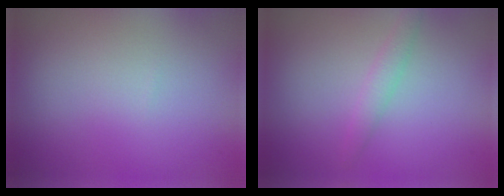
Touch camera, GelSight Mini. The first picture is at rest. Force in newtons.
{"total": 1.4, "press": 1.4, "slide": 0.1}